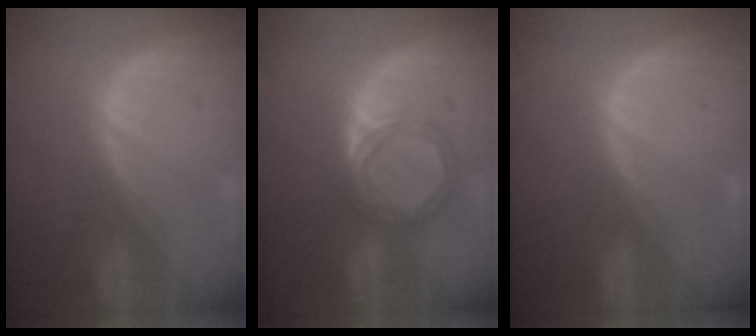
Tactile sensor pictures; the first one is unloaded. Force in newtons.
{"total": 5.1, "press": 5.0, "slide": 1.0}
{"total": 0.0}